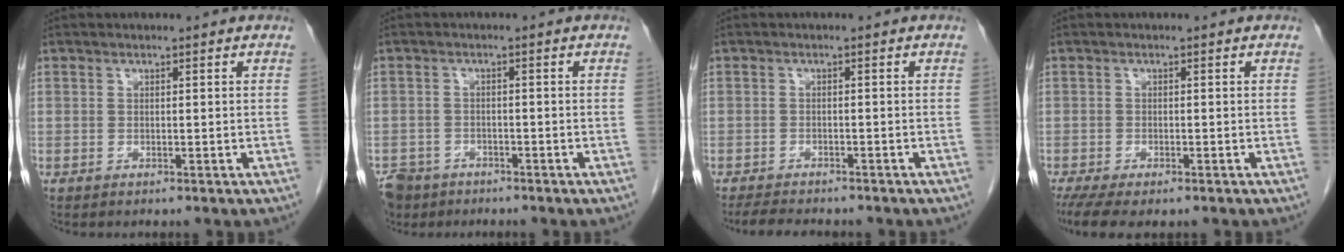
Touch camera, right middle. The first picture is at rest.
{"total": 6.1, "force": [-4.6, 3.9, 0.9], "torque": [-0.022, 0.000, -0.079]}
{"total": 6.0, "force": [-5.3, 1.3, 2.6], "torque": [-0.044, -0.012, -0.077]}
{"total": 6.9, "force": [-4.9, 2.3, 4.2], "torque": [-0.075, -0.018, -0.079]}